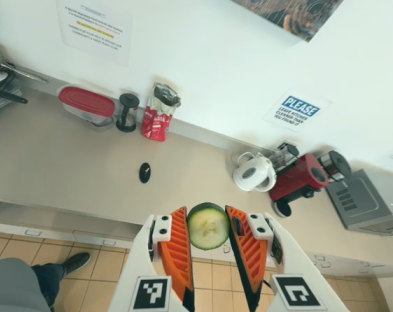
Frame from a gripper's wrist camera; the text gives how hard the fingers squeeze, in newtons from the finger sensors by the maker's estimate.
{"total": 9.1, "left": 8.9, "right": 9.4}